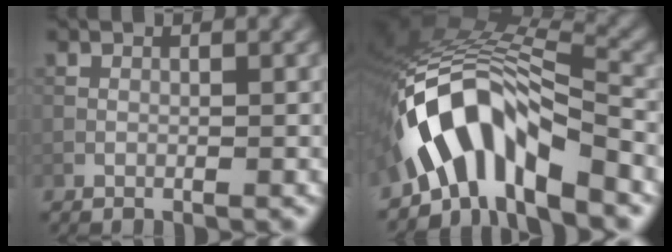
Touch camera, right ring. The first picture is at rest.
{"total": 9.9, "force": [-5.6, 3.6, 7.3], "torque": [-0.122, 0.013, -0.103]}